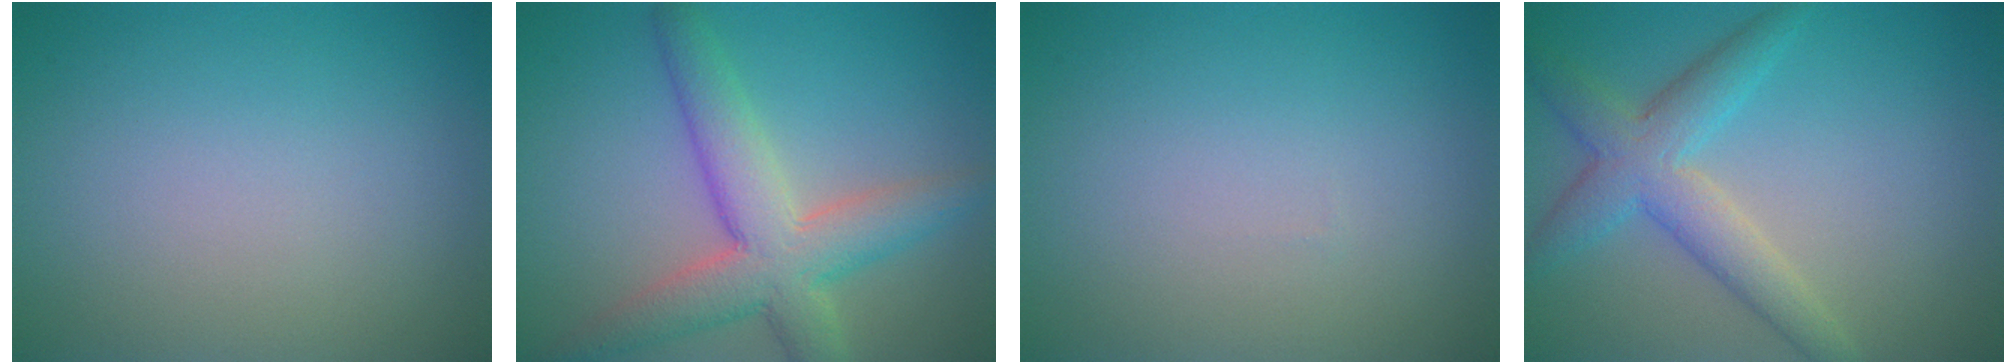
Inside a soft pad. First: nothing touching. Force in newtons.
{"total": 6.5, "press": 6.5, "slide": 0.4}
{"total": 0.0}
{"total": 4.5, "press": 4.5, "slide": 0.2}